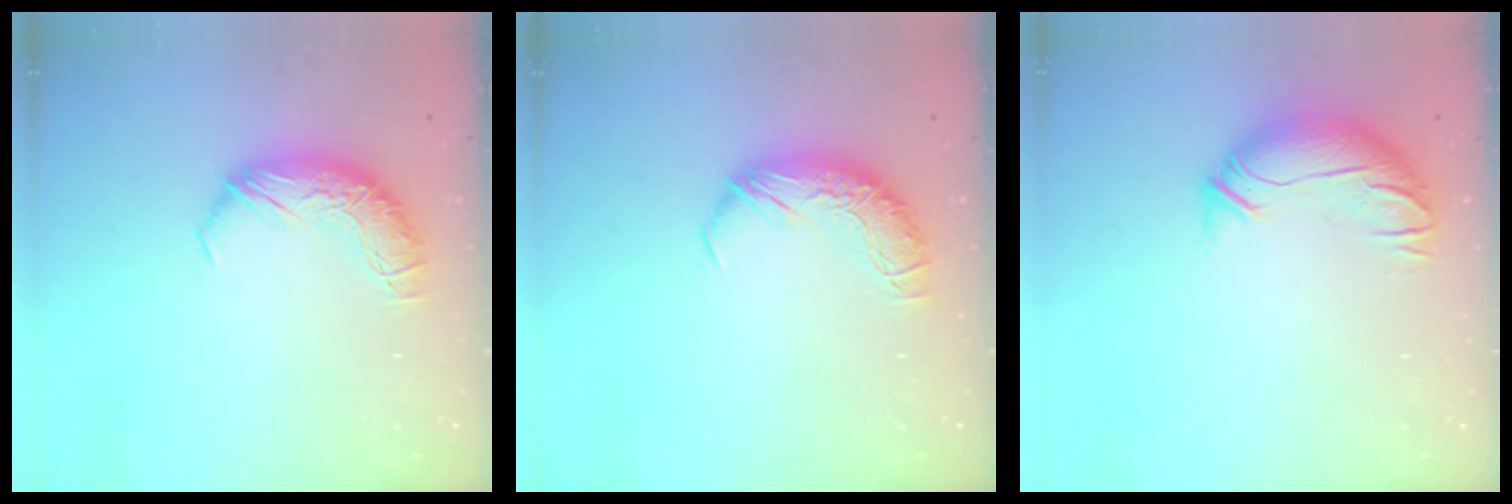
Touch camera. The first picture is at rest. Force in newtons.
{"total": 0.0}
{"total": 3.4, "press": 2.1, "slide": 2.7}